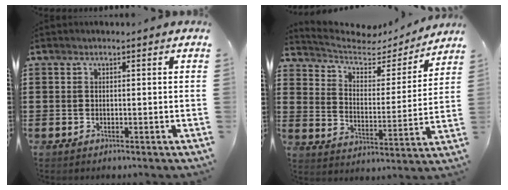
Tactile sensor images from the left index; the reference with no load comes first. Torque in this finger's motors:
{"motor_torque": [0.76, -1.38, 0.17, 0.04]}